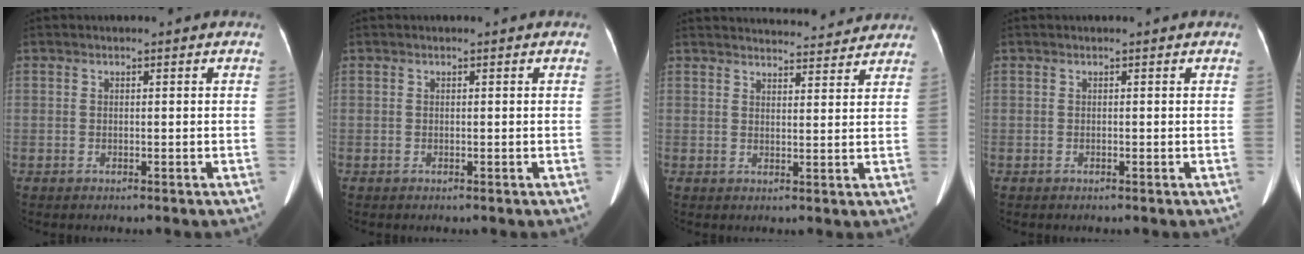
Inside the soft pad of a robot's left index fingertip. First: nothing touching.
{"total": 0.0}
{"total": 13.6, "force": [13.2, 2.0, 2.7], "torque": [-0.018, 0.005, 0.155]}
{"total": 0.7, "force": [0.5, 0.0, 0.5], "torque": [-0.008, 0.004, 0.004]}